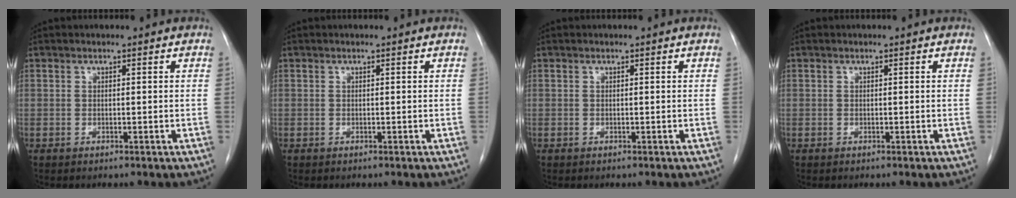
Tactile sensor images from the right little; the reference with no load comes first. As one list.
[{"total": 0.0}, {"total": 0.0}, {"total": 0.0}]